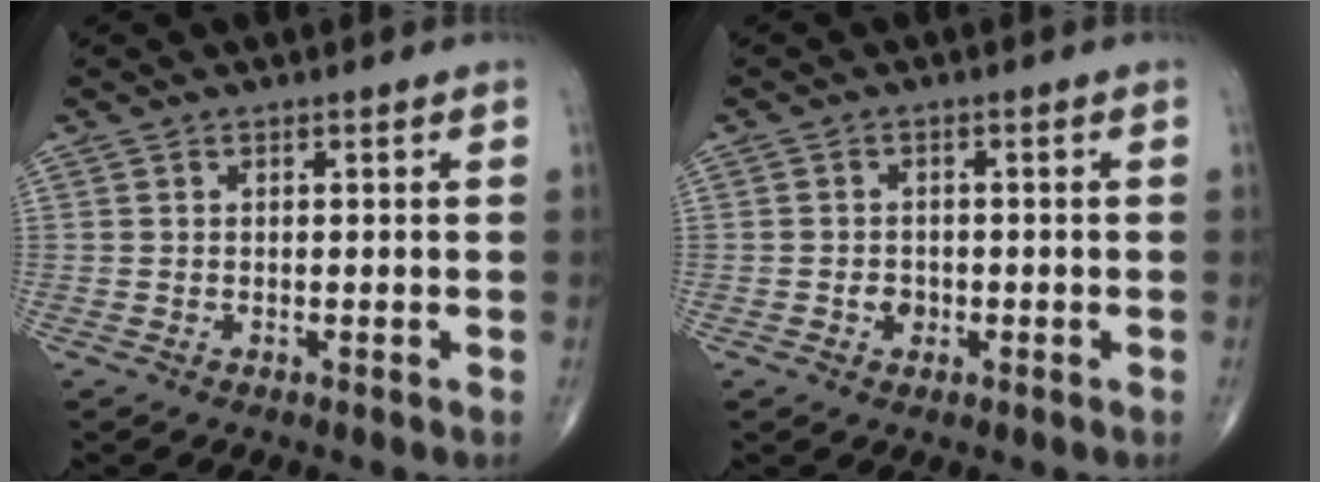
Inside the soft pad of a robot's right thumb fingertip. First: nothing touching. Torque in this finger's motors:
{"motor_torque": [0.52, 0.89, -0.10, -0.01, 0.00]}